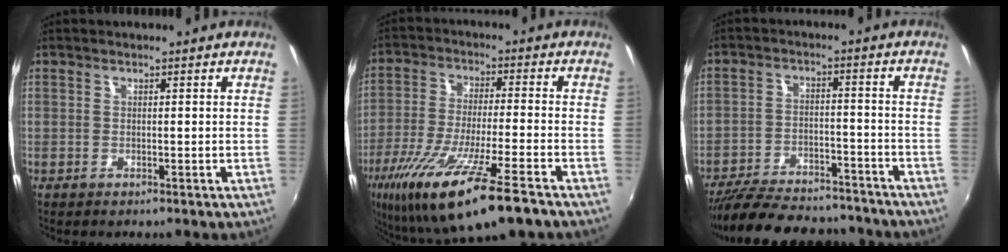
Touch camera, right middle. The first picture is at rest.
{"total": 20.0, "force": [-12.7, 2.3, 15.2], "torque": [-0.294, -0.059, -0.218]}
{"total": 21.3, "force": [-18.6, 6.2, 8.4], "torque": [-0.175, -0.005, -0.260]}